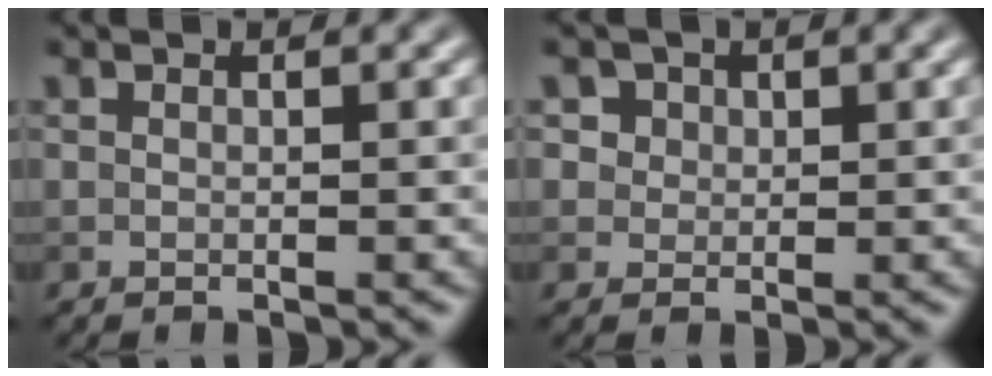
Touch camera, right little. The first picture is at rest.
{"total": 3.8, "force": [2.0, 2.9, 1.4], "torque": [-0.031, 0.008, 0.027]}